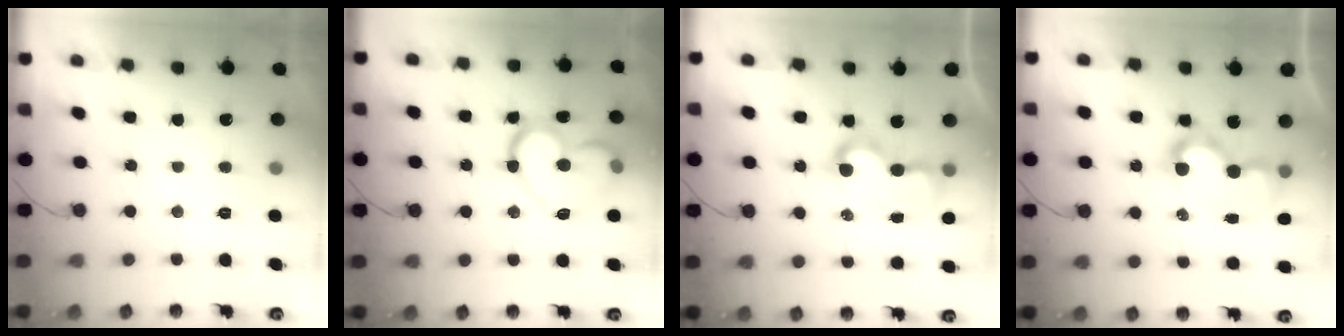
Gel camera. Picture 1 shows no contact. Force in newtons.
{"total": 16.6, "press": 16.5, "slide": 1.3}
{"total": 8.1, "press": 8.1, "slide": 0.1}
{"total": 10.0, "press": 10.0, "slide": 0.3}